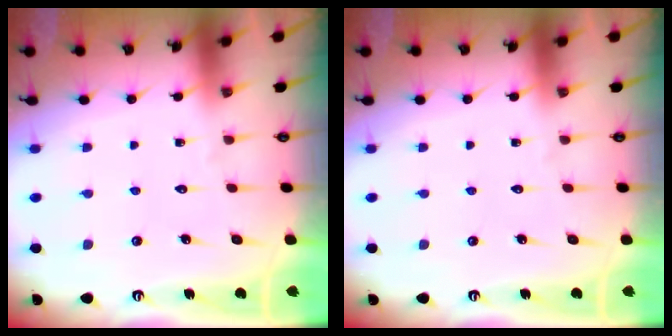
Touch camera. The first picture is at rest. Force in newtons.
{"total": 0.0}